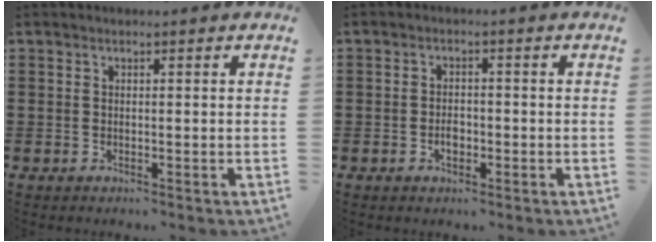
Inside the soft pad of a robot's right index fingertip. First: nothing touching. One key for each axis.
{"total": 2.1, "fx": -0.8, "fy": 1.1, "fz": 1.7, "tx": -0.026, "ty": -0.005, "tz": -0.015}